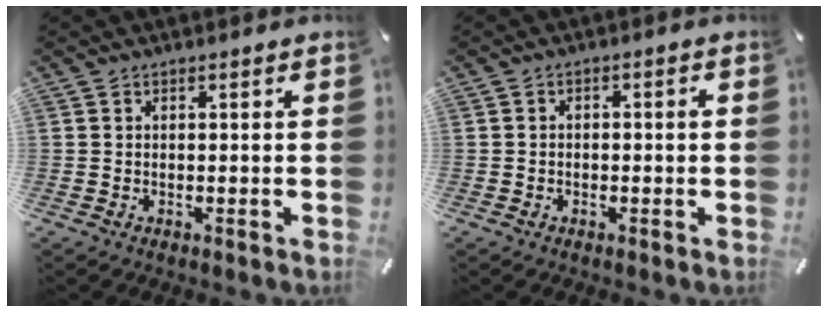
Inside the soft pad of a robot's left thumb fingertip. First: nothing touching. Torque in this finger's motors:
{"motor_torque": [-0.04, -0.26, 0.12, 0.20, -0.07]}